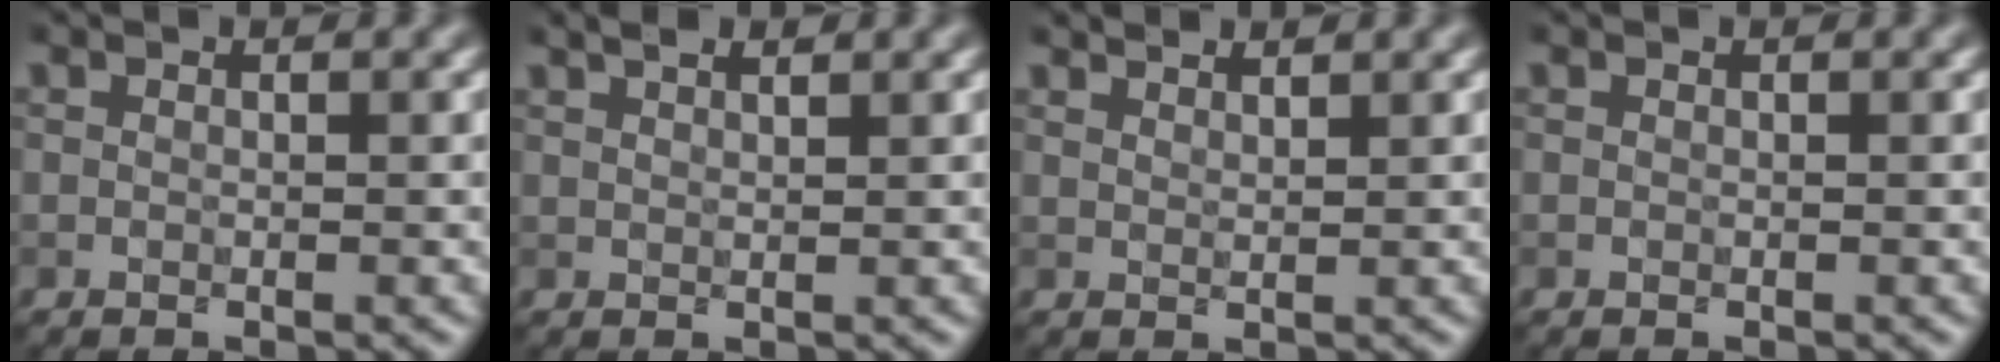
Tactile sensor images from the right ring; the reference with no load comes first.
{"total": 2.1, "force": [1.7, 0.7, 1.1], "torque": [0.005, 0.015, 0.009]}
{"total": 1.7, "force": [1.7, 0.4, 0.3], "torque": [0.013, 0.007, 0.017]}
{"total": 0.0}